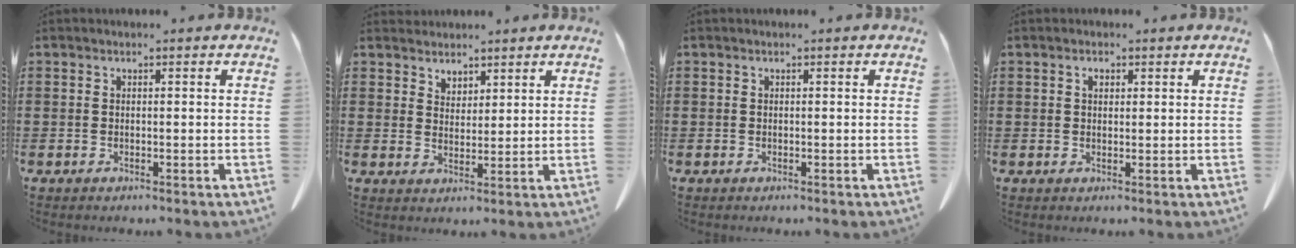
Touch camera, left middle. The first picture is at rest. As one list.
[{"total": 3.4, "force": [3.0, 1.6, -0.2], "torque": [-0.007, -0.001, 0.058]}, {"total": 0.0}, {"total": 1.3, "force": [0.7, 0.8, 0.8], "torque": [-0.009, 0.002, 0.010]}]